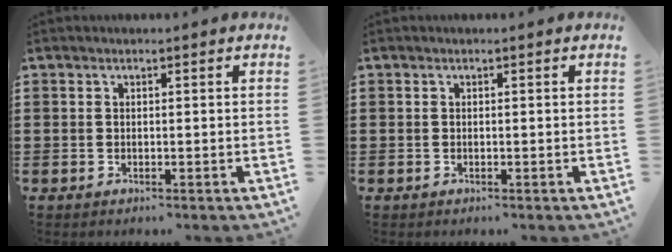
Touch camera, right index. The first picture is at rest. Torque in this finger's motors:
{"motor_torque": [-0.88, 1.25, -0.09, -0.01]}